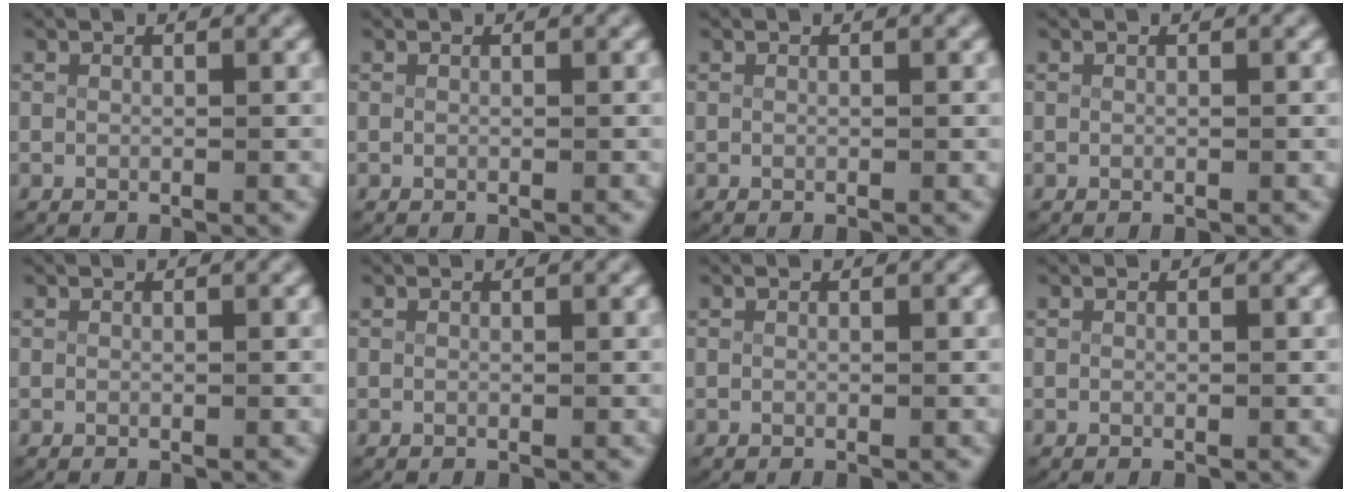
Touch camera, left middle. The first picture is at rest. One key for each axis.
{"total": 0.0}
{"total": 0.0}
{"total": 0.0}
{"total": 0.0}
{"total": 0.0}
{"total": 0.0}
{"total": 0.0}